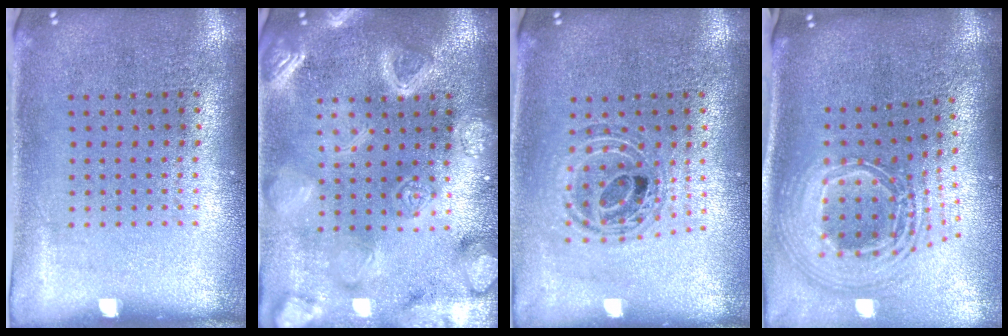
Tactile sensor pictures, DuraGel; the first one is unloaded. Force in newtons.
{"total": 5.8, "press": 5.7, "slide": 0.8}
{"total": 0.8, "press": 0.8, "slide": 0.2}
{"total": 2.7, "press": 1.9, "slide": 2.0}